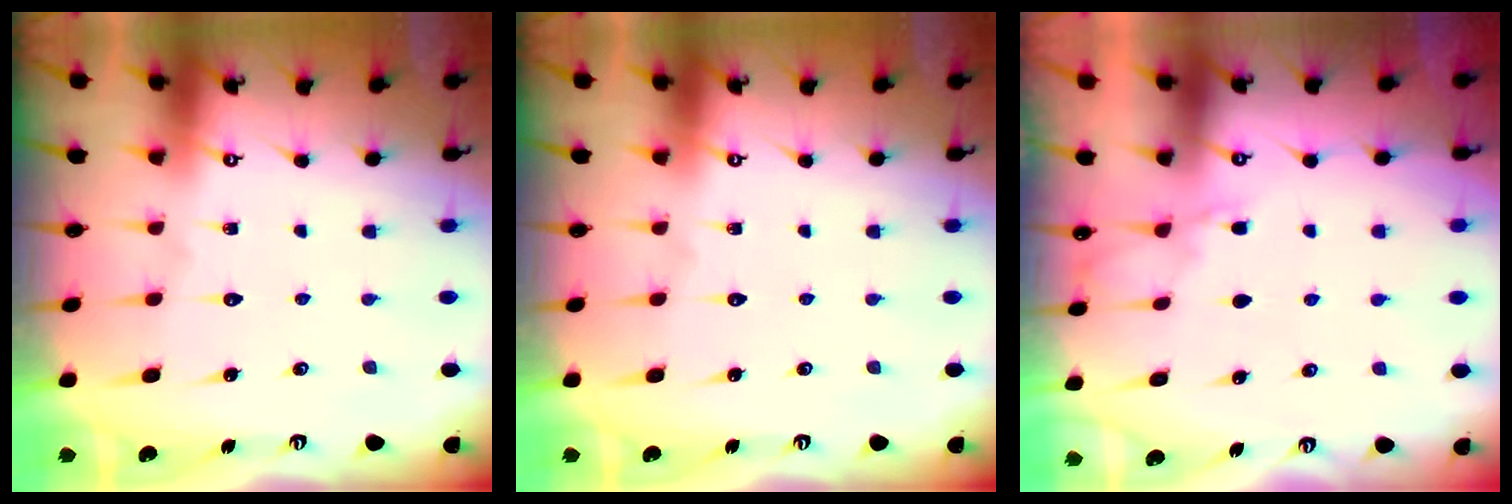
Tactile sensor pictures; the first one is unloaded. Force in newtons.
{"total": 0.0}
{"total": 3.3, "press": 3.3, "slide": 0.6}